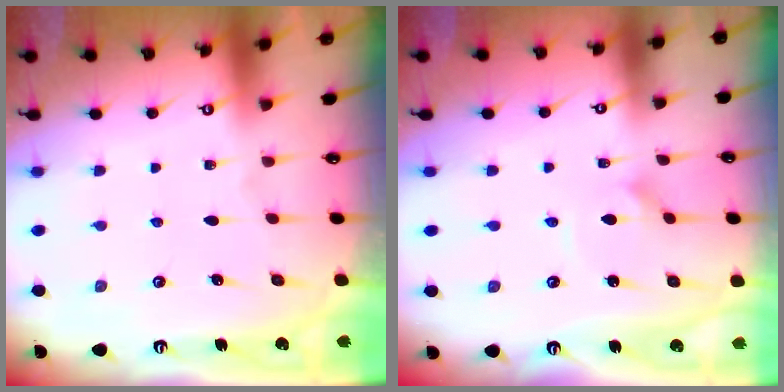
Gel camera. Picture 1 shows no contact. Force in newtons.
{"total": 1.8, "press": 1.8, "slide": 0.0}